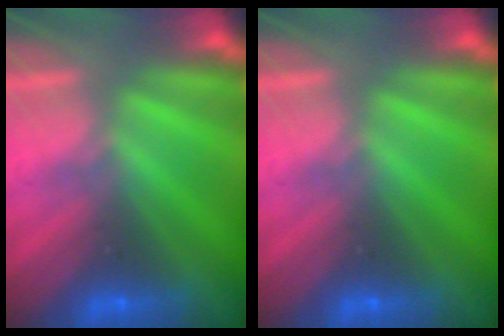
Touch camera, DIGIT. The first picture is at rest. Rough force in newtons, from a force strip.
{"total": 0.0}